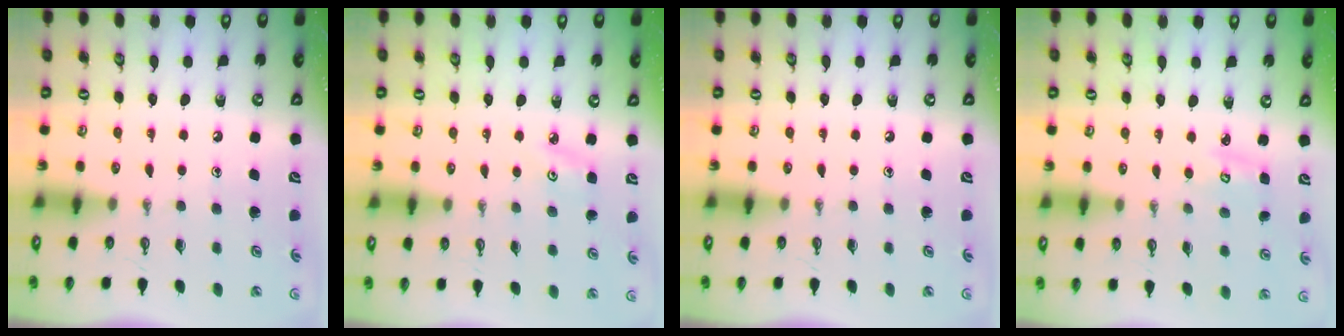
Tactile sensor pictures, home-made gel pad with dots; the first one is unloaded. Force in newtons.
{"total": 3.3, "press": 3.3, "slide": 0.4}
{"total": 0.0}
{"total": 2.9, "press": 2.9, "slide": 0.3}